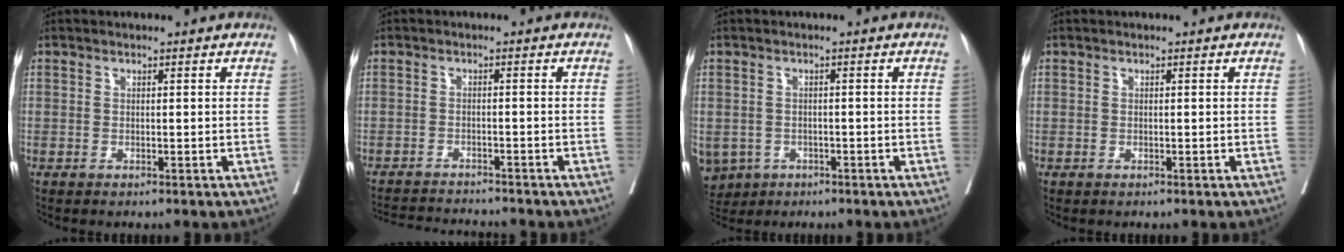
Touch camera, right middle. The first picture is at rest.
{"total": 8.1, "force": [-7.9, 0.2, 1.8], "torque": [-0.025, -0.004, -0.122]}
{"total": 8.9, "force": [-4.1, 7.4, 2.8], "torque": [-0.084, -0.001, -0.056]}
{"total": 0.0}